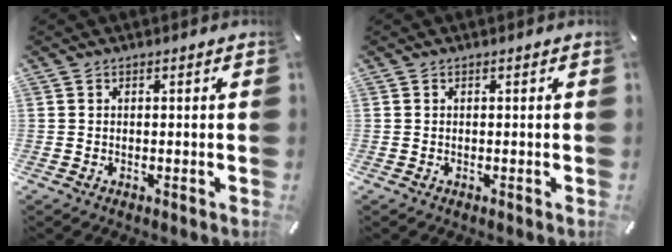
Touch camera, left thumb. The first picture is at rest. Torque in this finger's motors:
{"motor_torque": [0.13, -0.13, 0.00, 0.00, 0.00]}